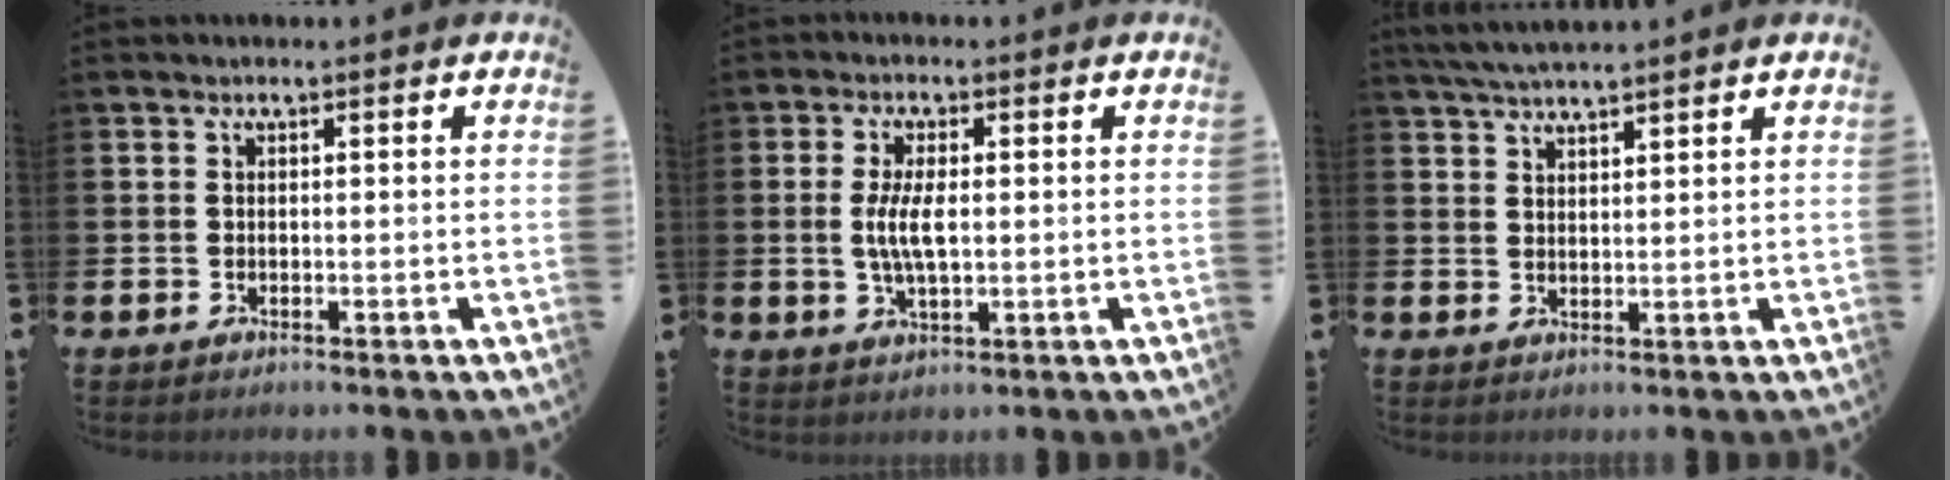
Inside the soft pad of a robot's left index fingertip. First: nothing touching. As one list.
[{"total": 5.1, "force": [0.4, 2.0, 4.7], "torque": [-0.092, 0.002, 0.002]}, {"total": 3.8, "force": [3.6, 0.0, 1.1], "torque": [-0.033, -0.008, 0.068]}]